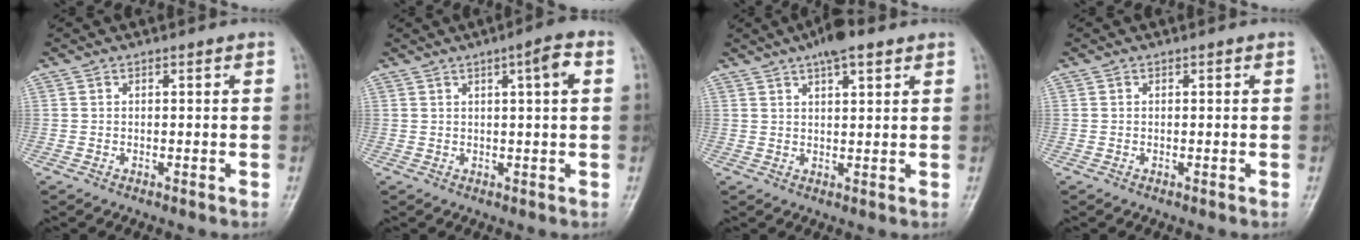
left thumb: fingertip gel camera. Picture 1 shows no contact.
{"total": 4.8, "force": [1.6, 0.5, 4.5], "torque": [-0.066, 0.006, 0.020]}
{"total": 6.6, "force": [4.2, 2.2, 4.6], "torque": [-0.065, -0.003, 0.064]}
{"total": 0.0}